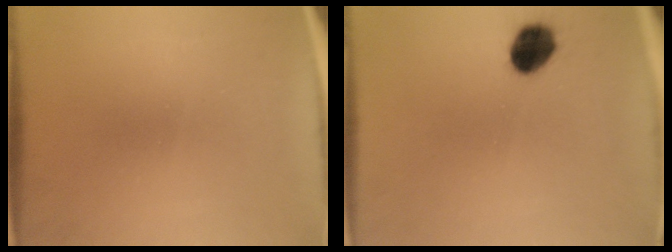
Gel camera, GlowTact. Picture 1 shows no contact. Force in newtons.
{"total": 8.0}